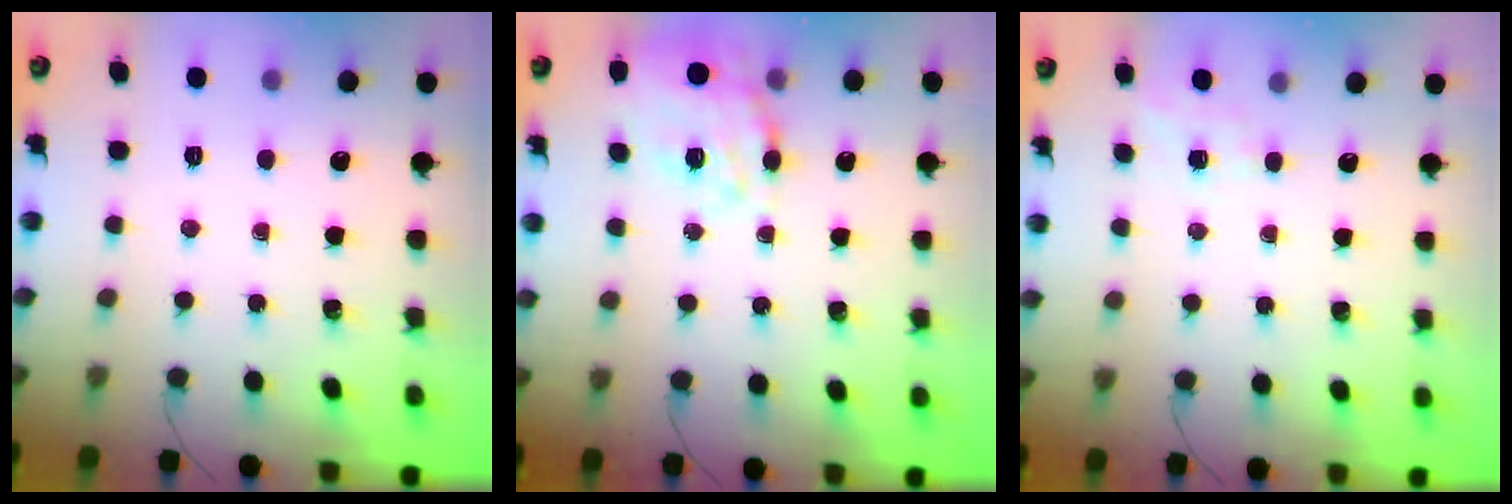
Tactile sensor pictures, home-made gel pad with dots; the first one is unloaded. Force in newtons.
{"total": 16.7, "press": 16.3, "slide": 3.5}
{"total": 5.2, "press": 4.9, "slide": 1.5}